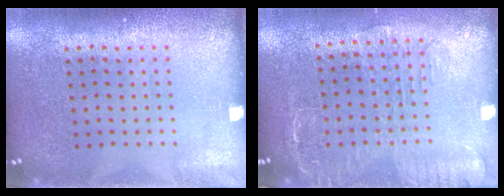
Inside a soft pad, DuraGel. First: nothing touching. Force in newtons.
{"total": 1.9, "press": 1.6, "slide": 1.1}